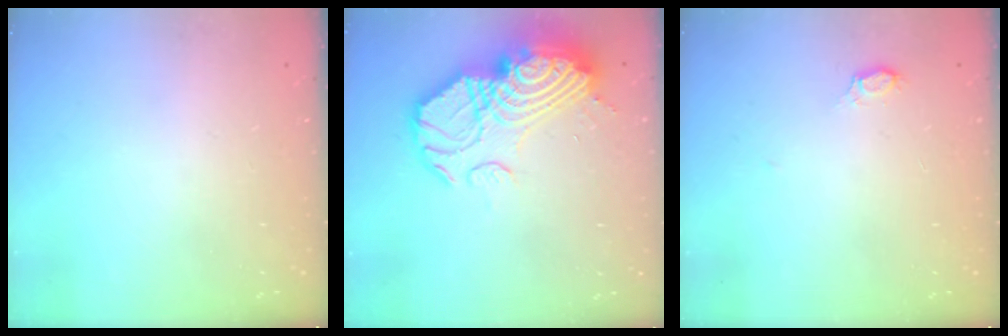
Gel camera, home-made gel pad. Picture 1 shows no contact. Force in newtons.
{"total": 22.8, "press": 22.6, "slide": 2.8}
{"total": 2.6, "press": 2.6, "slide": 0.2}